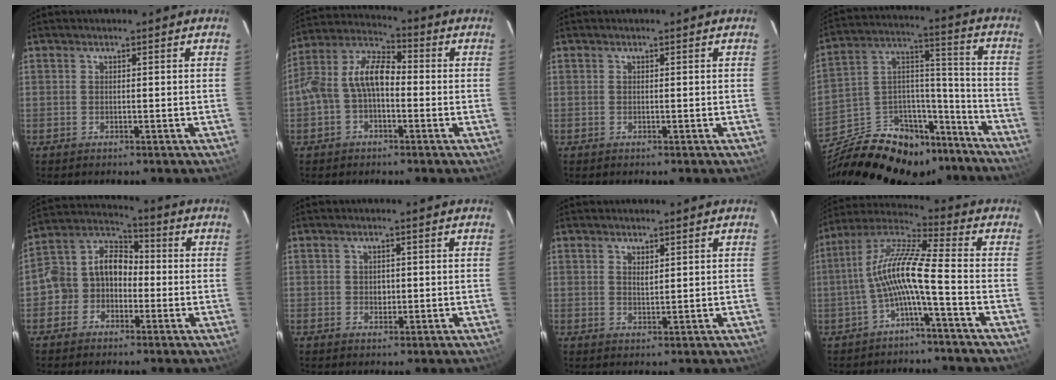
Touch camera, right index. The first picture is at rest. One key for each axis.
{"total": 9.3, "fx": -1.6, "fy": 5.4, "fz": 7.4, "tx": -0.158, "ty": 0.029, "tz": -0.036}
{"total": 0.0}
{"total": 28.3, "fx": -20.2, "fy": 15.0, "fz": 12.9, "tx": -0.265, "ty": 0.064, "tz": -0.281}
{"total": 8.9, "fx": -2.8, "fy": 7.4, "fz": 4.0, "tx": -0.085, "ty": 0.039, "tz": -0.057}
{"total": 1.6, "fx": -0.1, "fy": 1.4, "fz": 0.6, "tx": -0.009, "ty": 0.002, "tz": -0.001}
{"total": 1.6, "fx": 0.9, "fy": 0.8, "fz": 1.1, "tx": -0.018, "ty": 0.001, "tz": 0.017}
{"total": 10.2, "fx": -3.1, "fy": 0.3, "fz": 9.7, "tx": -0.207, "ty": 0.019, "tz": -0.063}